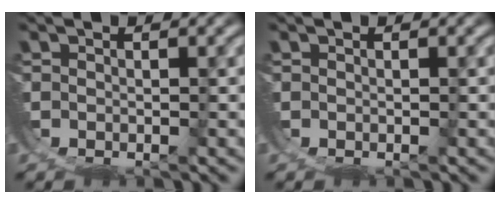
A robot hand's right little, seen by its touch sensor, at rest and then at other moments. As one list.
[{"total": 0.0}]